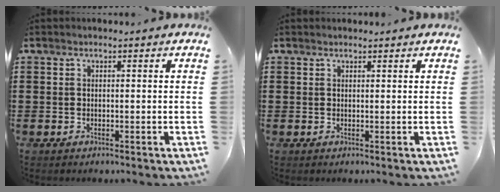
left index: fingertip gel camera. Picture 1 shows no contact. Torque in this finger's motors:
{"motor_torque": [1.41, -0.73, 0.05, -0.01]}